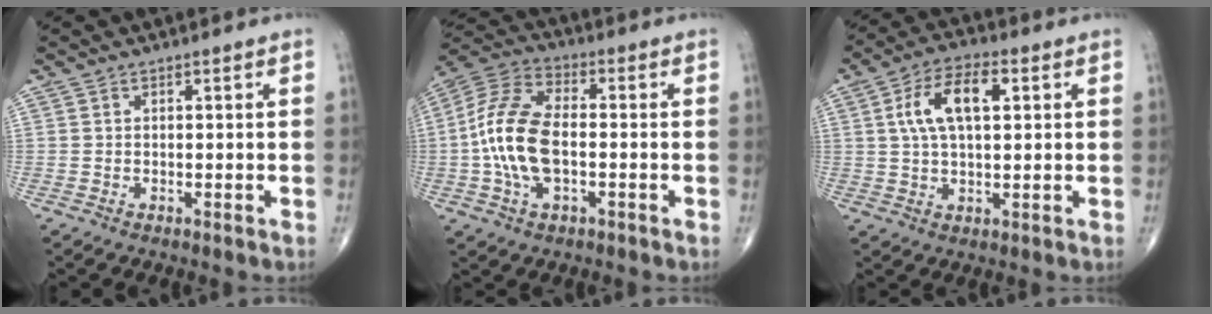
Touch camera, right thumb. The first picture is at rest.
{"total": 14.5, "force": [-1.7, 7.5, 12.2], "torque": [-0.263, 0.028, -0.038]}
{"total": 10.5, "force": [2.7, 5.1, 8.9], "torque": [-0.164, 0.015, 0.044]}